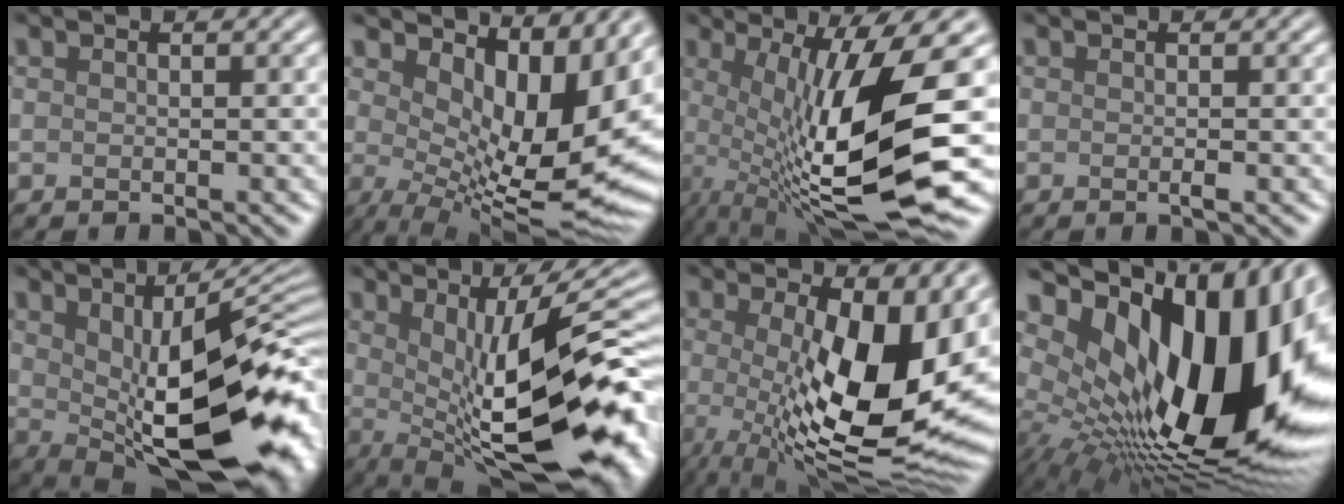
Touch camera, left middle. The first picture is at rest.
{"total": 13.4, "force": [3.5, 5.8, 11.6], "torque": [-0.159, -0.015, 0.079]}
{"total": 13.7, "force": [-1.1, 3.3, 13.3], "torque": [-0.210, -0.016, -0.010]}
{"total": 0.5, "force": [-0.3, 0.0, 0.5], "torque": [-0.007, -0.005, -0.006]}
{"total": 15.7, "force": [0.9, 6.2, 14.4], "torque": [-0.191, -0.009, 0.022]}
{"total": 17.3, "force": [-0.1, 6.2, 16.2], "torque": [-0.208, -0.010, 0.014]}
{"total": 14.1, "force": [-0.4, 5.5, 12.9], "torque": [-0.170, -0.019, -0.007]}
{"total": 19.3, "force": [3.0, 9.8, 16.3], "torque": [-0.270, 0.001, 0.054]}